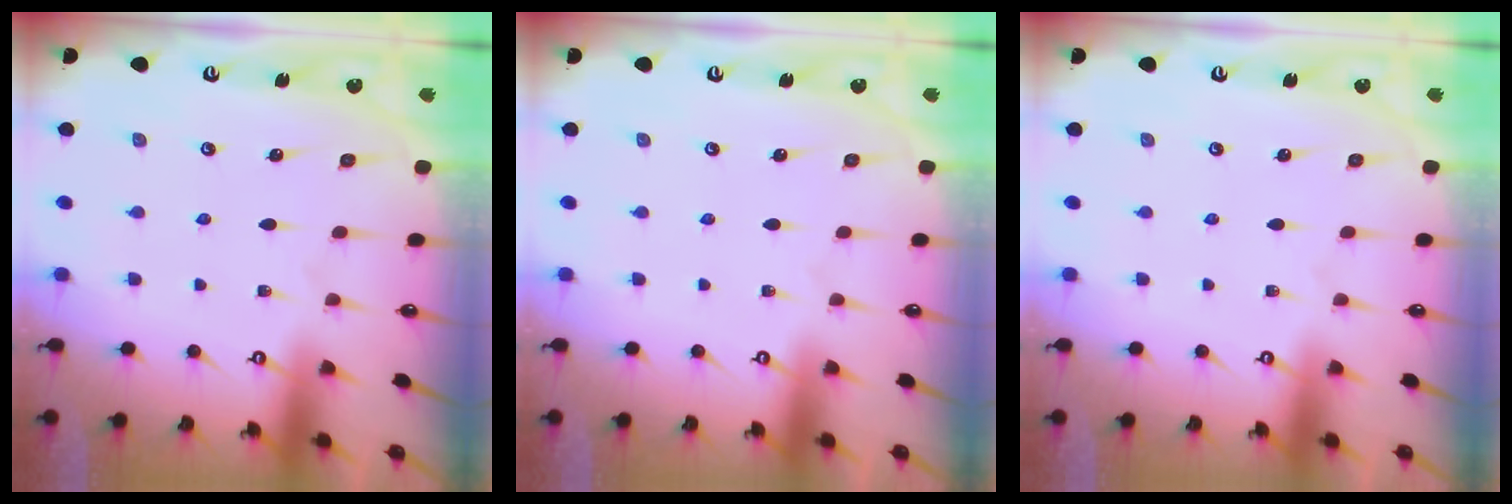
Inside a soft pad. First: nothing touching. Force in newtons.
{"total": 0.0}
{"total": 0.0}